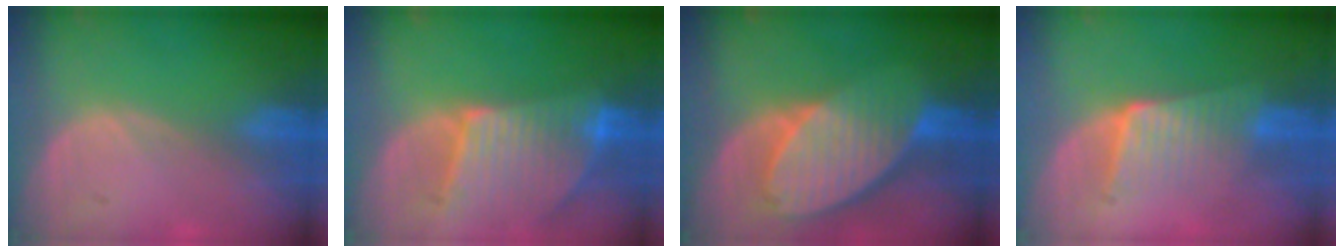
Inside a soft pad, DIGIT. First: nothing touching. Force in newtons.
{"total": 9.6, "press": 8.5, "slide": 4.6}
{"total": 10.3, "press": 8.9, "slide": 5.2}
{"total": 6.7, "press": 5.9, "slide": 3.2}